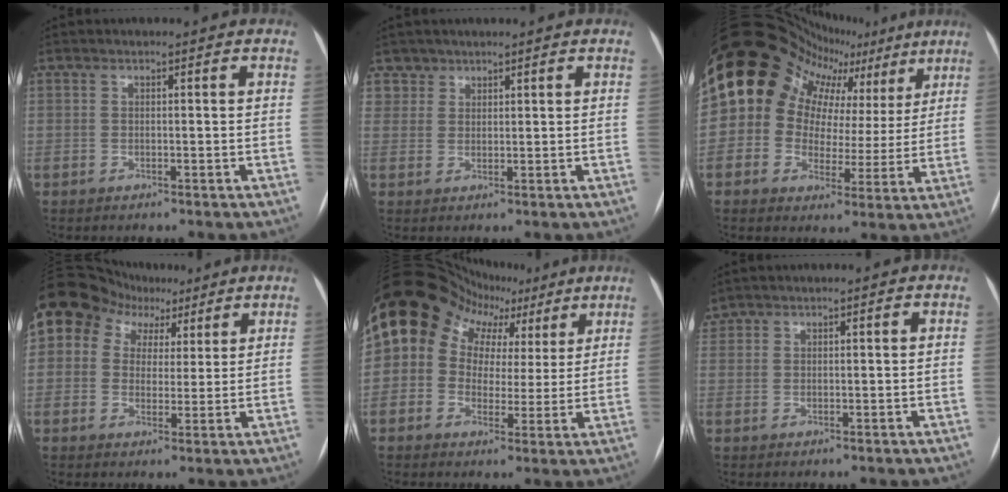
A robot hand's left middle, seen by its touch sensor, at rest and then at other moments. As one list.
[{"total": 2.3, "force": [1.6, 1.5, -0.6], "torque": [0.022, 0.005, 0.026]}, {"total": 17.9, "force": [9.7, 12.3, 8.7], "torque": [-0.136, 0.067, 0.126]}, {"total": 12.0, "force": [6.3, 9.3, 4.0], "torque": [-0.098, 0.059, 0.112]}, {"total": 14.0, "force": [5.5, 10.9, 6.8], "torque": [-0.113, 0.068, 0.088]}, {"total": 1.6, "force": [1.3, 0.9, 0.0], "torque": [-0.003, 0.015, 0.027]}]